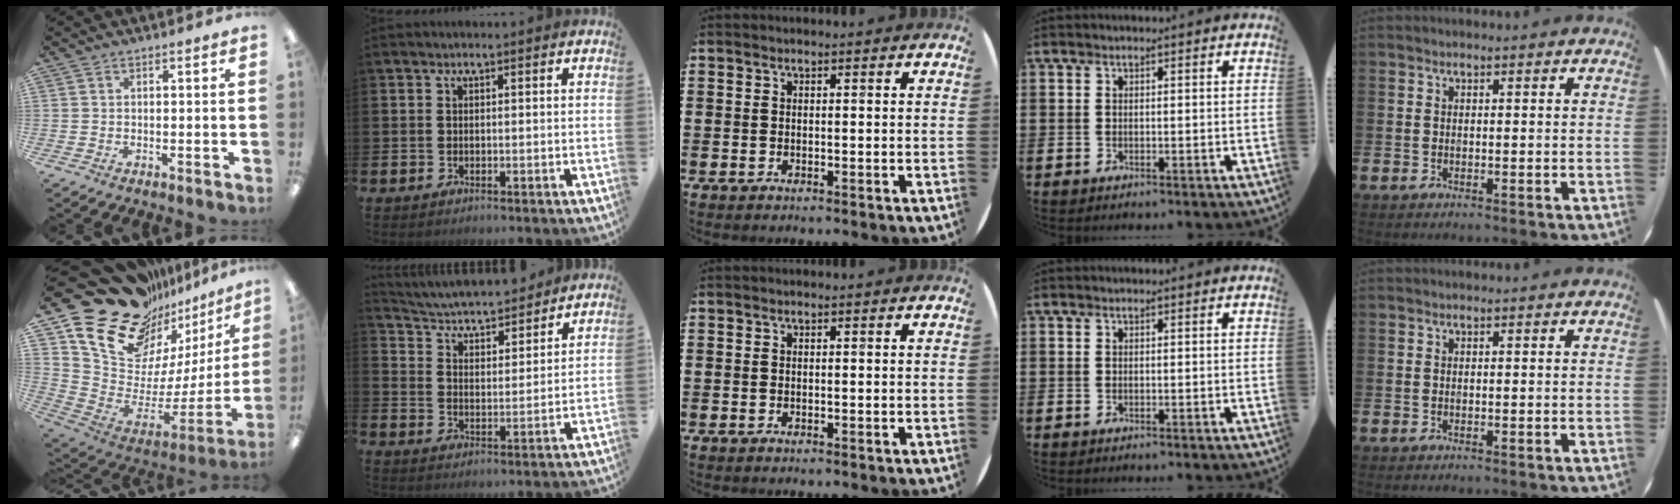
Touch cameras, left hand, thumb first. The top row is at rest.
{"thumb": {"total": 23.2, "force": [17.5, 12.6, 8.6], "torque": [-0.133, -0.140, 0.336]}, "index": {"total": 4.8, "force": [4.6, 1.0, 0.9], "torque": [-0.048, -0.042, 0.074]}}